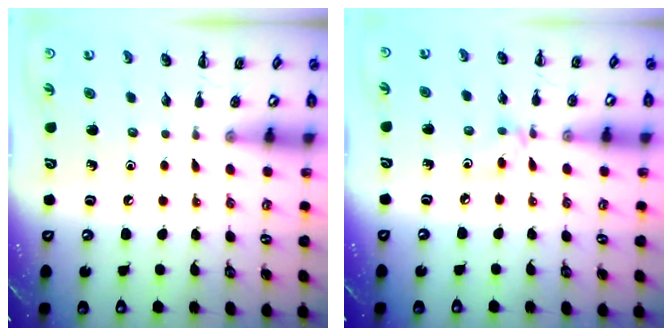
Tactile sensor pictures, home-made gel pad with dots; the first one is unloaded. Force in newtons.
{"total": 4.9, "press": 4.6, "slide": 1.6}